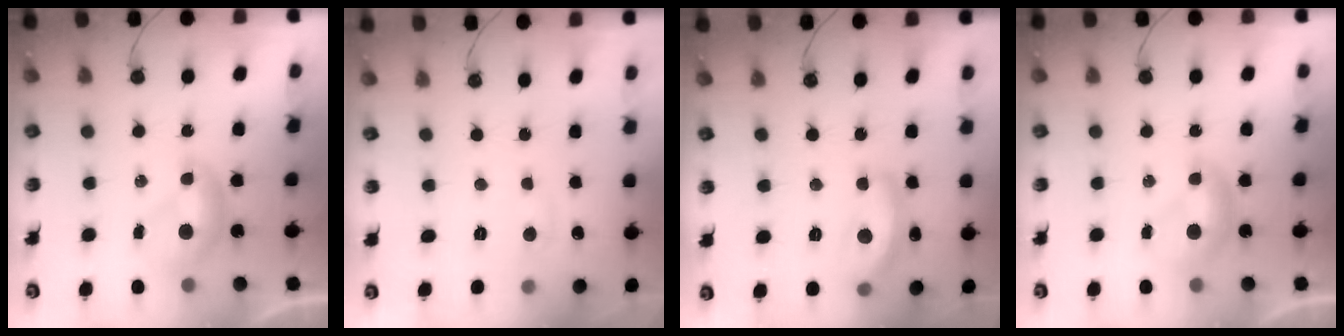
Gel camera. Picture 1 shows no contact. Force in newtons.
{"total": 0.8, "press": 0.4, "slide": 0.6}
{"total": 8.3, "press": 8.3, "slide": 0.5}
{"total": 0.0}